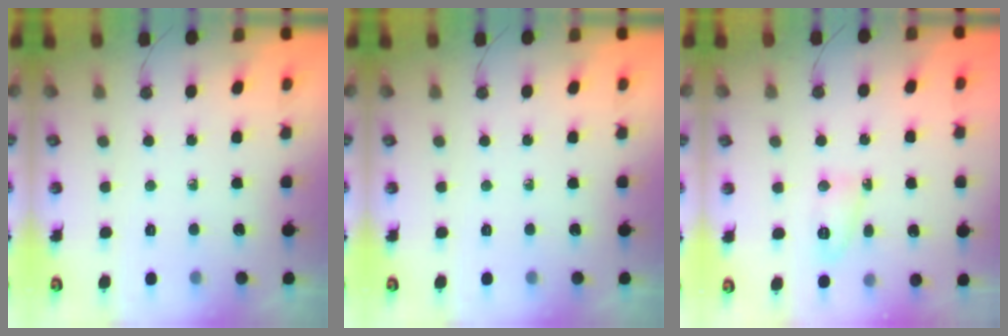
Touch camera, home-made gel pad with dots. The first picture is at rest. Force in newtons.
{"total": 0.0}
{"total": 5.1, "press": 5.1, "slide": 0.8}